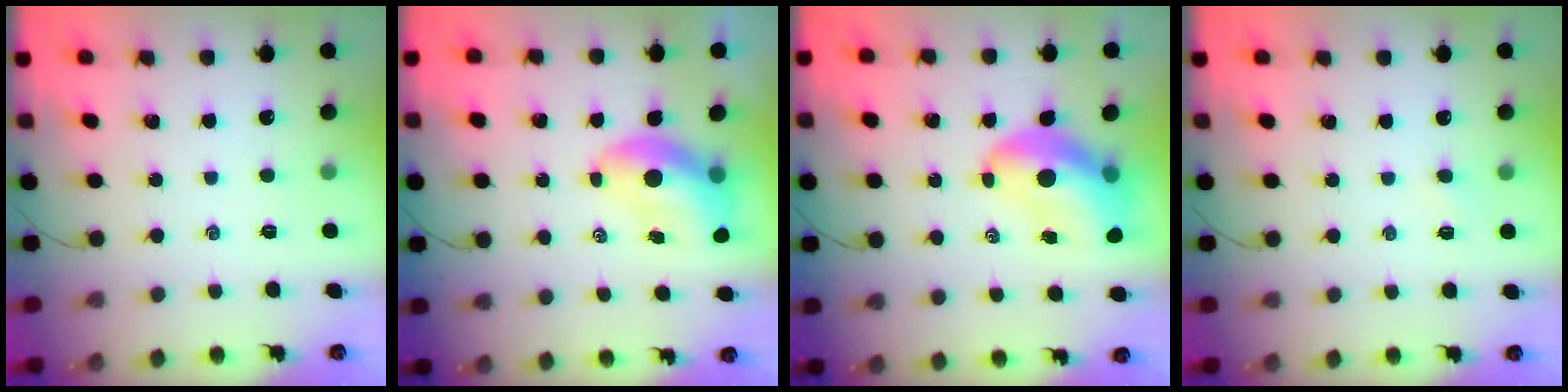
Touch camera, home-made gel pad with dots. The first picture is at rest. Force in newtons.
{"total": 7.8, "press": 7.7, "slide": 1.6}
{"total": 12.1, "press": 11.6, "slide": 3.5}
{"total": 2.4, "press": 2.2, "slide": 0.8}